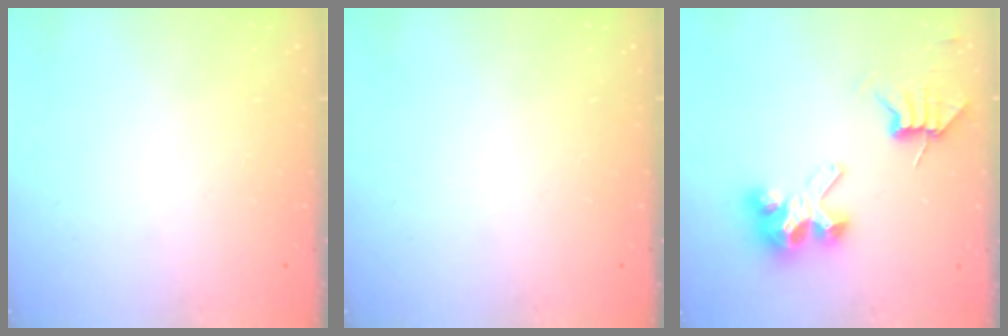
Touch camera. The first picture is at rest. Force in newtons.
{"total": 0.0}
{"total": 7.3, "press": 7.3, "slide": 0.6}